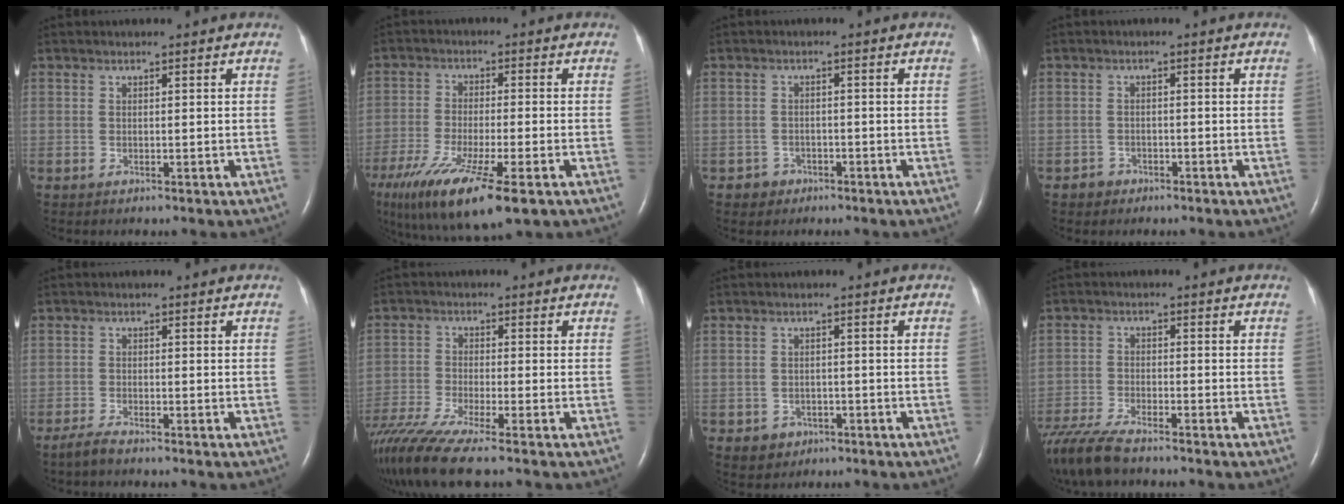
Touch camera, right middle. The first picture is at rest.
{"total": 17.7, "force": [-10.6, 3.6, 13.7], "torque": [-0.259, -0.052, -0.175]}
{"total": 2.3, "force": [-1.4, 1.8, -0.2], "torque": [0.001, 0.011, -0.023]}
{"total": 1.8, "force": [-1.3, 1.3, -0.2], "torque": [-0.001, 0.008, -0.023]}
{"total": 1.9, "force": [-1.7, 0.0, 0.9], "torque": [-0.030, -0.006, -0.036]}
{"total": 10.7, "force": [-8.5, -0.2, 6.5], "torque": [-0.125, -0.030, -0.150]}
{"total": 2.9, "force": [-1.4, 2.5, 0.5], "torque": [-0.005, 0.009, -0.013]}
{"total": 9.7, "force": [-8.3, 1.5, 5.0], "torque": [-0.099, -0.025, -0.148]}